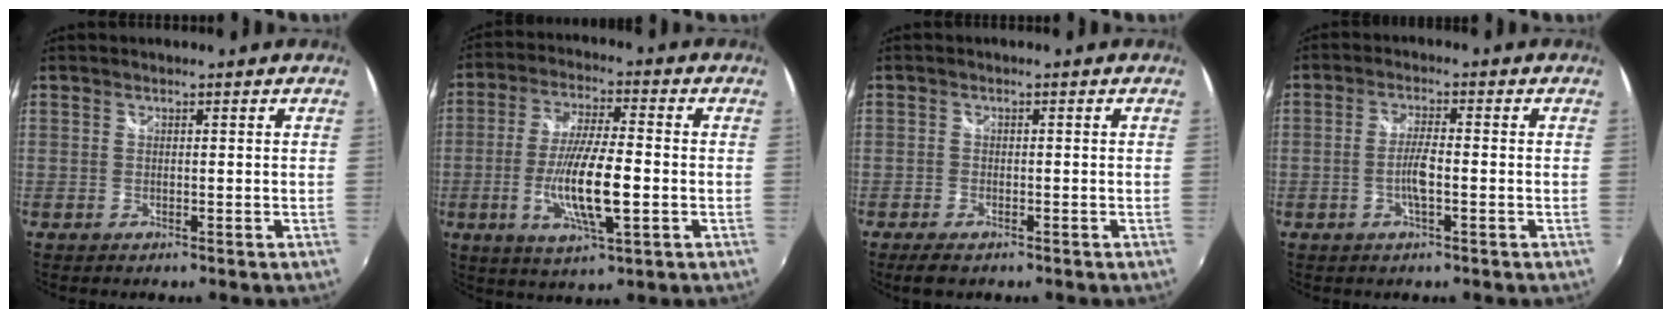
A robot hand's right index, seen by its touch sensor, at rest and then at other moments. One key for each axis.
{"total": 12.5, "fx": -2.9, "fy": 2.4, "fz": 11.9, "tx": -0.230, "ty": -0.012, "tz": -0.054}
{"total": 3.7, "fx": -2.7, "fy": 1.5, "fz": 2.0, "tx": -0.047, "ty": -0.015, "tz": -0.048}
{"total": 4.0, "fx": -1.2, "fy": 0.6, "fz": 3.8, "tx": -0.077, "ty": 0.001, "tz": -0.022}